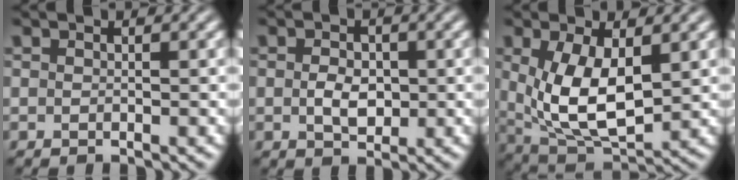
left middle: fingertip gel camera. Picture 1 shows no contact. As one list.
[{"total": 2.6, "force": [-0.1, 1.7, 1.9], "torque": [-0.037, -0.003, -0.002]}, {"total": 7.7, "force": [0.9, 3.8, 6.6], "torque": [-0.140, -0.010, 0.022]}]